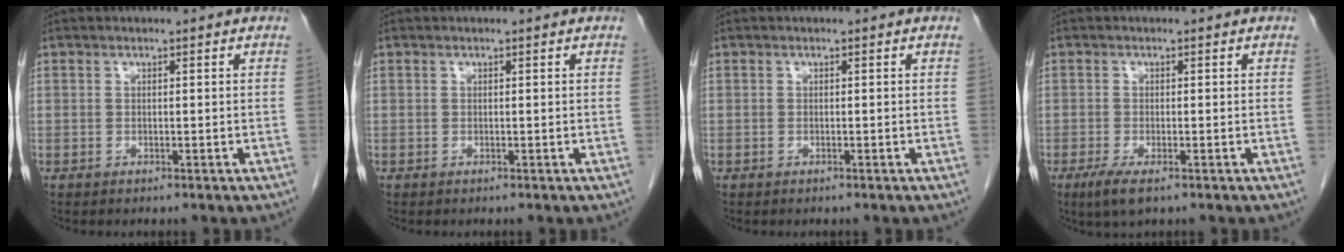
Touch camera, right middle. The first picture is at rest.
{"total": 0.0}
{"total": 0.0}
{"total": 3.4, "force": [-2.0, 0.8, 2.7], "torque": [-0.057, -0.009, -0.035]}